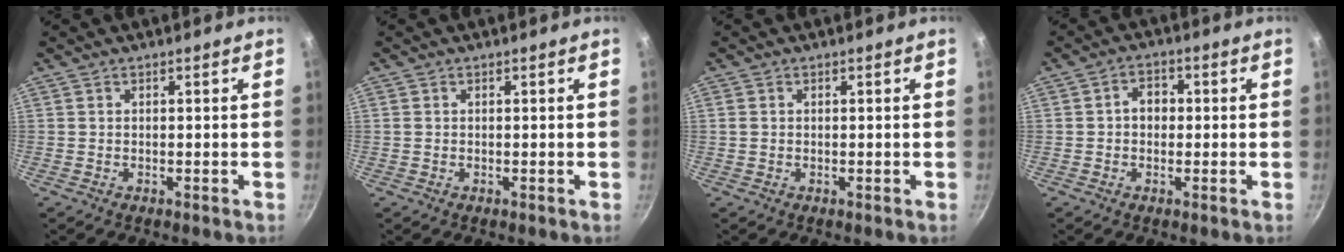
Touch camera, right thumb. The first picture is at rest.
{"total": 0.5, "force": [0.1, 0.5, 0.3], "torque": [-0.004, 0.003, 0.002]}
{"total": 1.2, "force": [0.2, 1.0, 0.6], "torque": [-0.011, 0.004, 0.003]}
{"total": 4.2, "force": [0.1, 3.3, 2.6], "torque": [-0.016, 0.011, -0.003]}